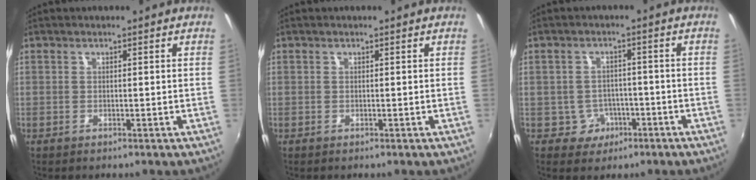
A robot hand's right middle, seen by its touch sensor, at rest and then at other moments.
{"total": 0.0}
{"total": 5.0, "force": [-2.3, 4.4, 0.7], "torque": [-0.027, 0.012, -0.024]}